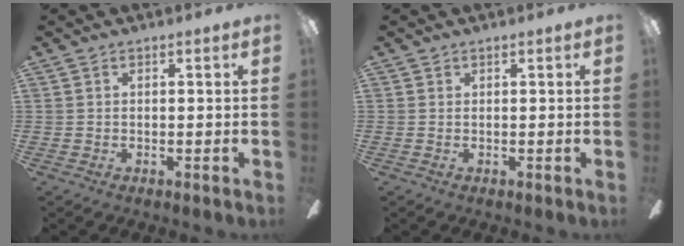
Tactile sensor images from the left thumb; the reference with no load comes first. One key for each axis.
{"total": 0.0}